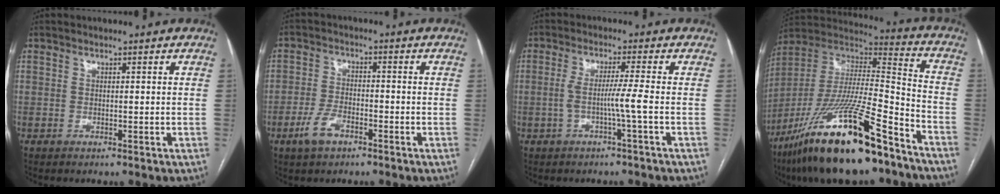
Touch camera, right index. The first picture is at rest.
{"total": 5.1, "force": [-3.0, 2.6, 3.3], "torque": [-0.072, 0.000, -0.055]}
{"total": 4.3, "force": [-1.1, -1.1, 4.0], "torque": [-0.073, 0.005, -0.017]}
{"total": 26.0, "force": [-17.4, 3.6, 19.0], "torque": [-0.338, -0.033, -0.309]}